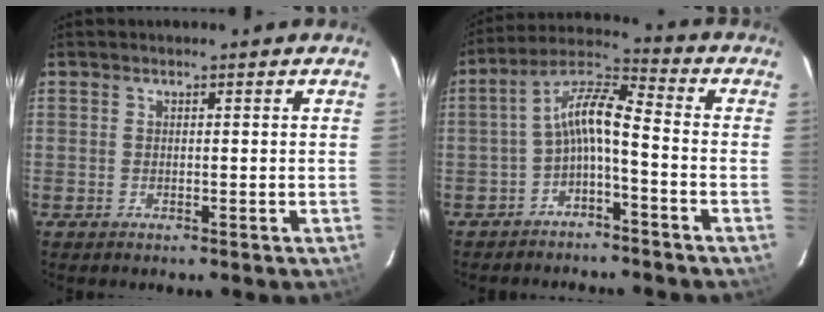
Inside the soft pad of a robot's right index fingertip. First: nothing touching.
{"total": 7.4, "force": [-2.9, 1.7, 6.6], "torque": [-0.154, 0.022, -0.056]}